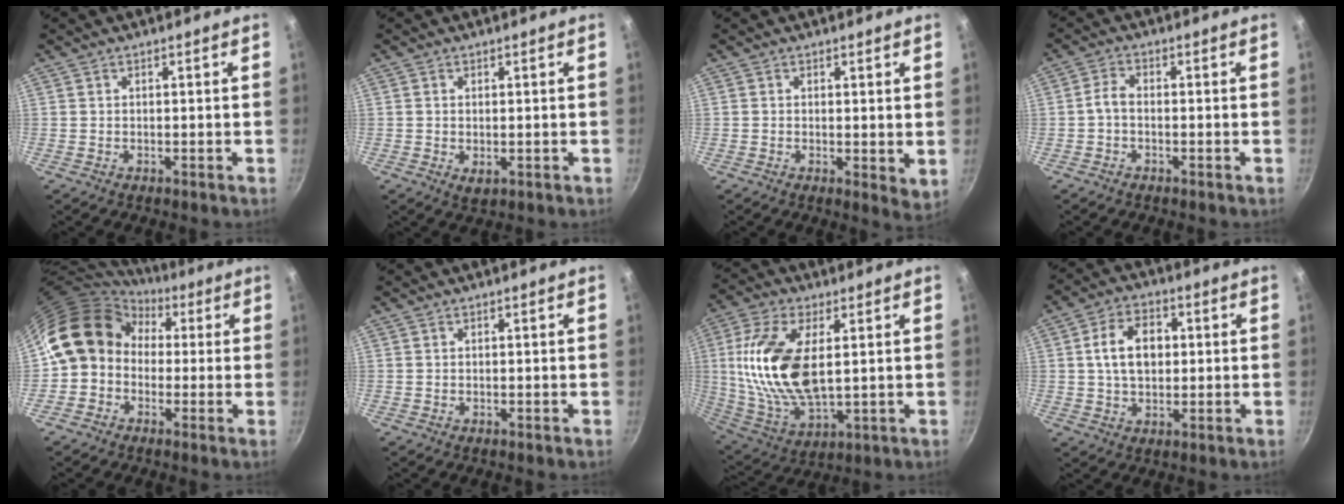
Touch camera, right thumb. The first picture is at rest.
{"total": 2.2, "force": [-0.1, 1.3, 1.7], "torque": [-0.027, -0.007, 0.001]}
{"total": 3.6, "force": [0.6, 1.6, 3.1], "torque": [-0.041, -0.010, 0.009]}
{"total": 2.6, "force": [-0.9, 1.4, 2.0], "torque": [-0.044, 0.016, -0.025]}
{"total": 12.1, "force": [1.6, 10.2, 6.2], "torque": [-0.078, 0.030, 0.002]}
{"total": 0.0}
{"total": 18.6, "force": [2.9, 9.2, 15.9], "torque": [-0.312, -0.009, 0.060]}
{"total": 9.5, "force": [1.3, 6.5, 6.8], "torque": [-0.098, 0.011, 0.016]}